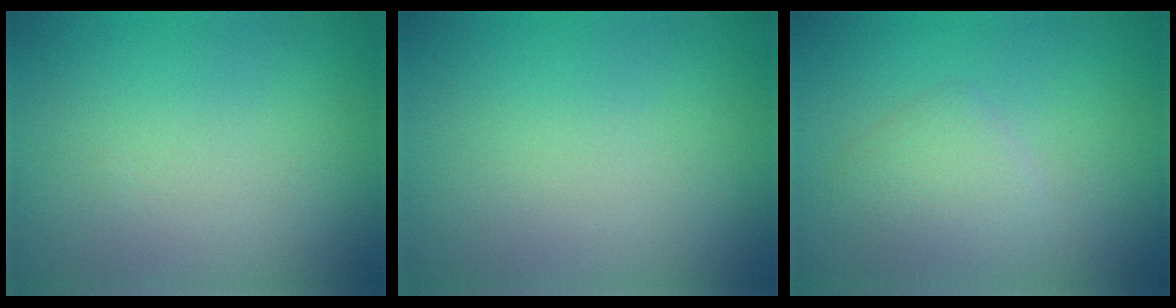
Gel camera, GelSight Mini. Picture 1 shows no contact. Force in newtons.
{"total": 0.0}
{"total": 2.2, "press": 2.2, "slide": 0.1}